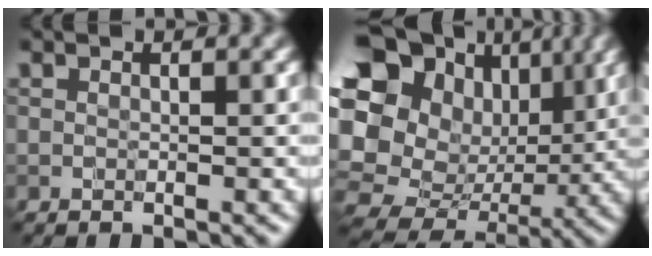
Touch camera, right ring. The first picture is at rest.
{"total": 17.7, "force": [2.8, 14.9, 9.2], "torque": [-0.212, 0.000, 0.066]}